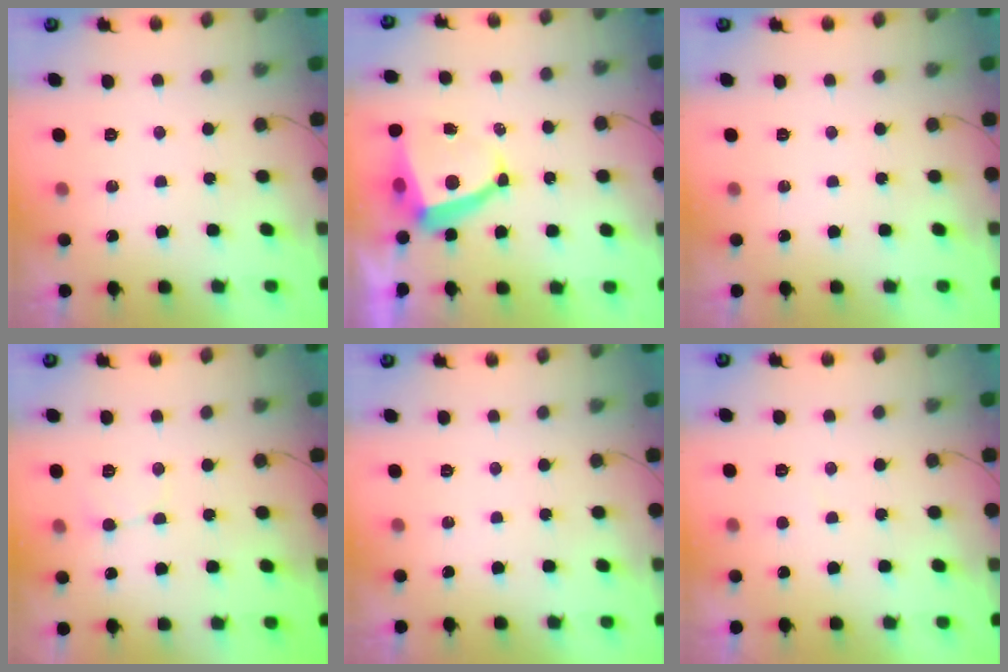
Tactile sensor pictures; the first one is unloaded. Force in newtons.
{"total": 8.6, "press": 8.5, "slide": 0.9}
{"total": 0.0}
{"total": 4.2, "press": 4.2, "slide": 0.5}
{"total": 0.0}
{"total": 1.9, "press": 1.9, "slide": 0.2}